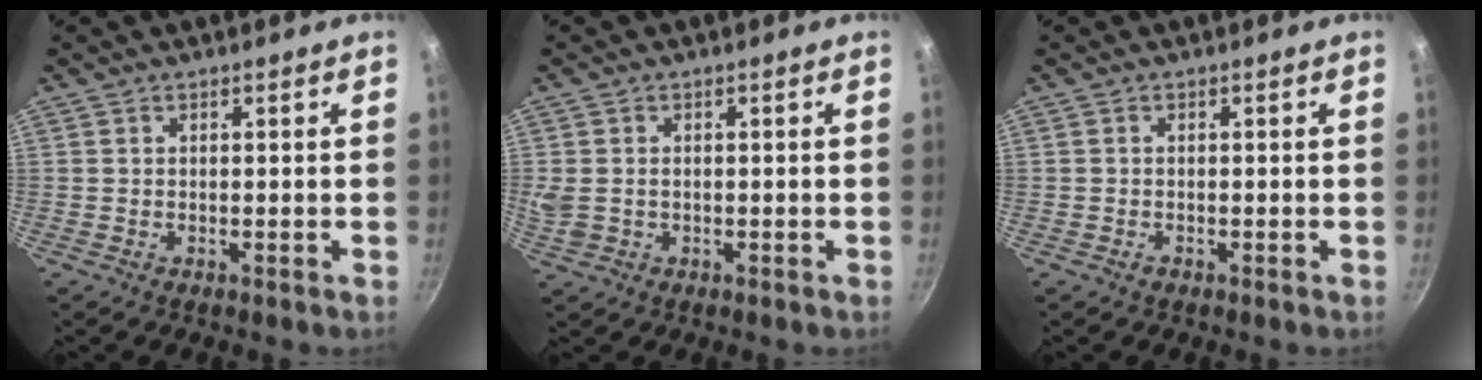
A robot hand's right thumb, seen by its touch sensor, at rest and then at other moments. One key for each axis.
{"total": 4.2, "fx": 0.0, "fy": 3.3, "fz": 2.6, "tx": -0.056, "ty": -0.004, "tz": 0.003}
{"total": 0.7, "fx": -0.4, "fy": 0.5, "fz": 0.3, "tx": -0.004, "ty": 0.002, "tz": -0.008}